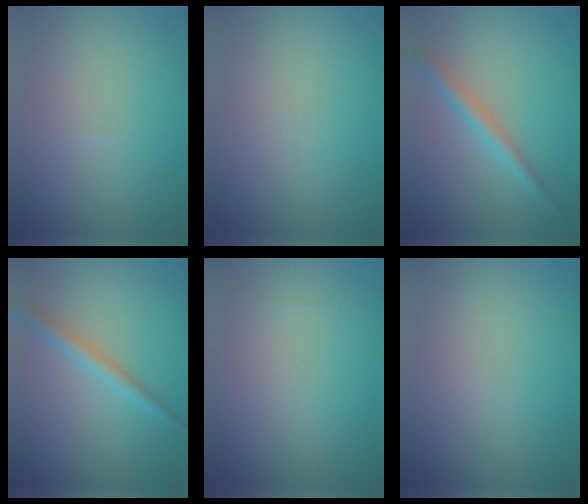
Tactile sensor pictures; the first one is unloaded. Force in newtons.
{"total": 0.0}
{"total": 2.1, "press": 2.1, "slide": 0.1}
{"total": 2.0, "press": 2.0, "slide": 0.1}
{"total": 0.0}
{"total": 0.0}